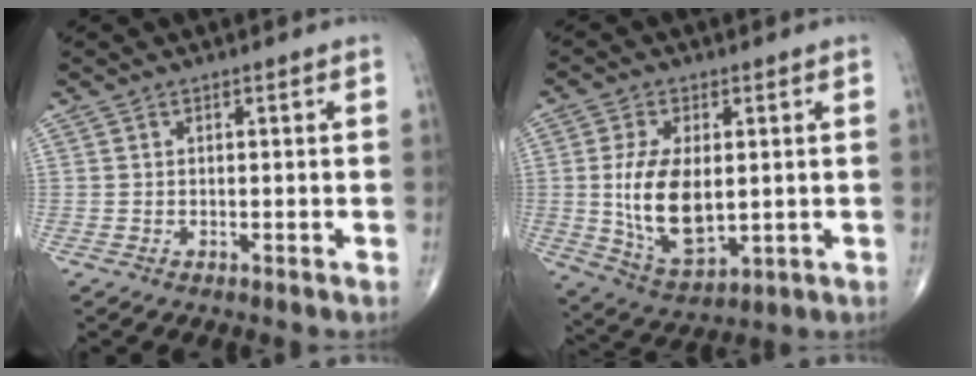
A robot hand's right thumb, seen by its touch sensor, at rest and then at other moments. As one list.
[{"total": 13.3, "force": [0.3, 7.1, 11.3], "torque": [-0.206, -0.018, 0.021]}]